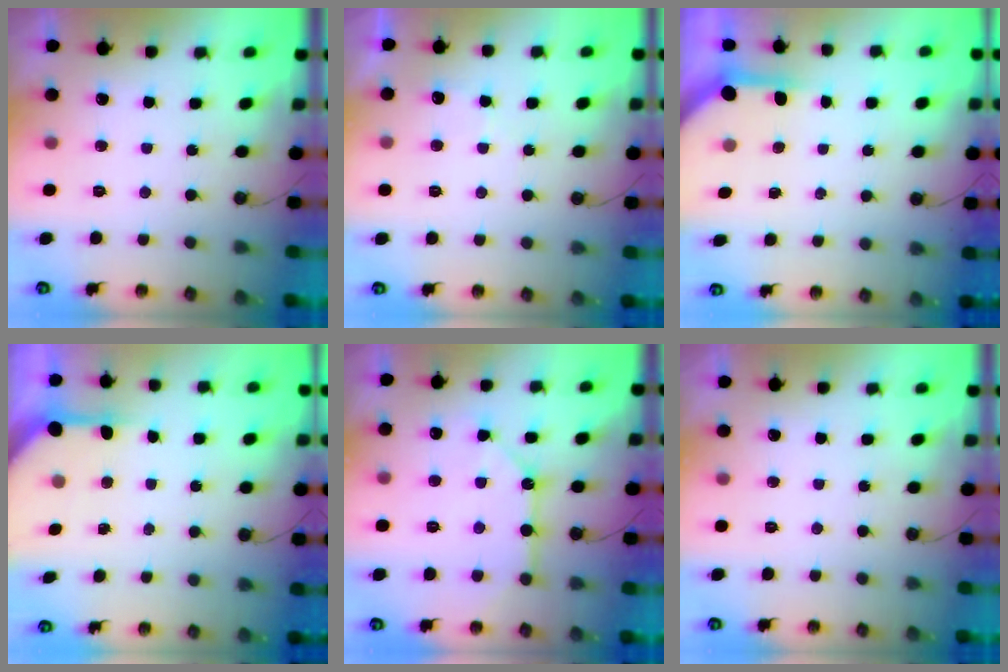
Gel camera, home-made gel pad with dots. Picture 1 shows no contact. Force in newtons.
{"total": 4.8, "press": 4.7, "slide": 0.7}
{"total": 3.9, "press": 3.8, "slide": 0.3}
{"total": 5.0, "press": 5.0, "slide": 0.2}
{"total": 11.7, "press": 11.6, "slide": 1.2}
{"total": 0.0}